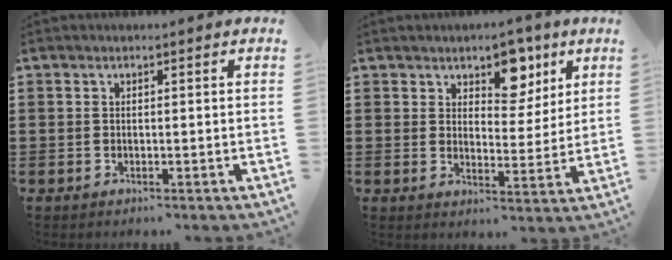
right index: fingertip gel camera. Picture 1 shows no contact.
{"total": 7.3, "force": [5.2, 4.2, 3.0], "torque": [-0.051, -0.012, 0.089]}